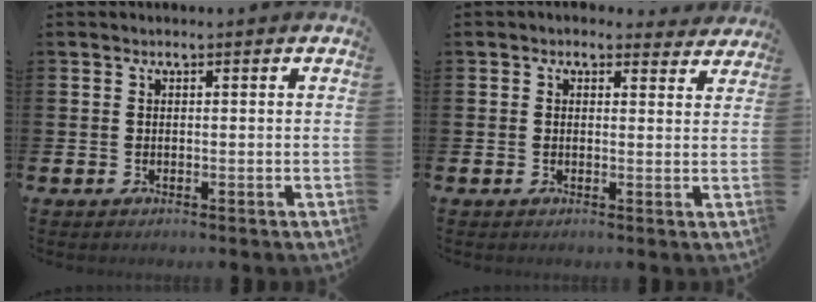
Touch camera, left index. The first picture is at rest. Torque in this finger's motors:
{"motor_torque": [1.01, -1.12, 0.44, 0.00]}